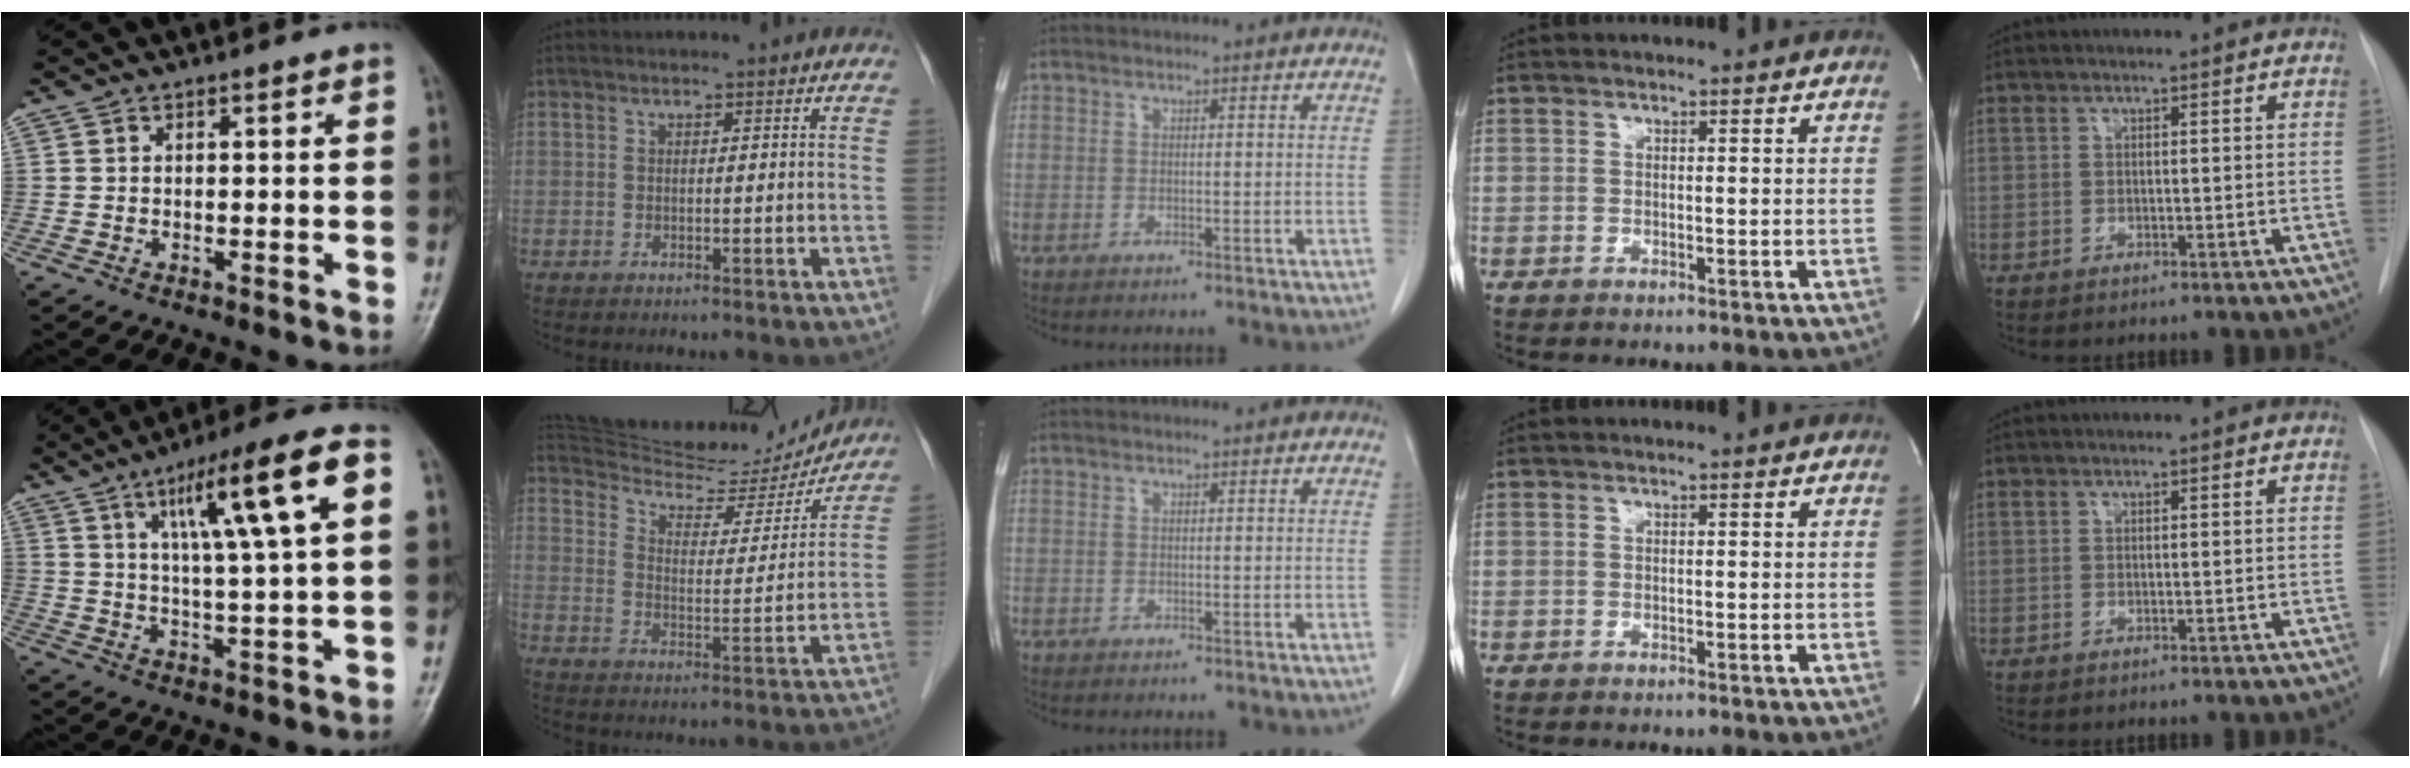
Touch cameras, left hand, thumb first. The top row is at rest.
{"thumb": {"total": 16.3, "force": [6.0, 2.1, 15.1], "torque": [-0.243, 0.002, 0.094]}, "index": {"total": 20.8, "force": [19.7, 4.4, 5.1], "torque": [-0.087, -0.024, 0.282]}}